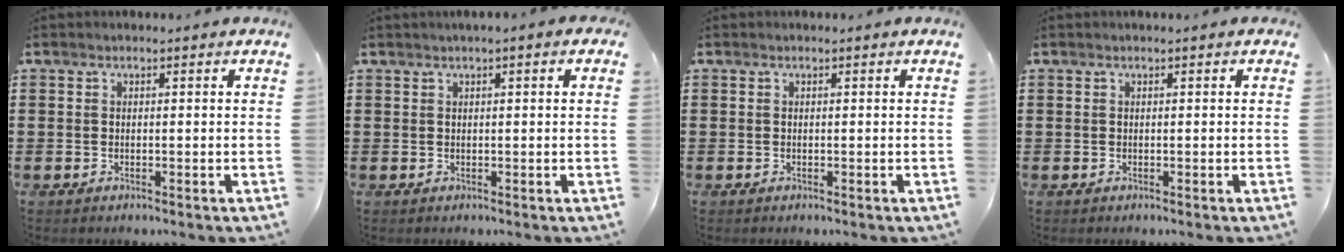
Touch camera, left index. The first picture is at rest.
{"total": 1.1, "force": [0.5, 0.0, 1.0], "torque": [-0.018, -0.001, 0.009]}
{"total": 0.0}
{"total": 0.0}